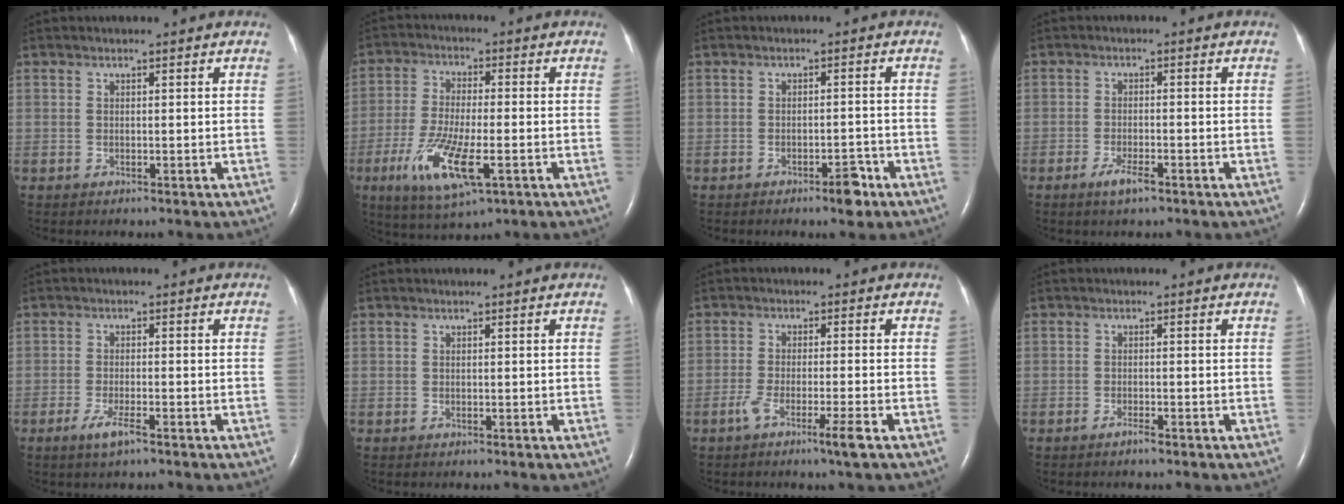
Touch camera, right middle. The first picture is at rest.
{"total": 11.1, "force": [-4.3, 2.5, 10.0], "torque": [-0.205, -0.024, -0.071]}
{"total": 3.1, "force": [-2.1, 0.9, 2.1], "torque": [-0.026, 0.003, -0.028]}
{"total": 3.0, "force": [-2.0, 0.6, 2.2], "torque": [-0.045, -0.002, -0.037]}
{"total": 3.1, "force": [-1.9, 0.4, 2.4], "torque": [-0.053, -0.006, -0.038]}
{"total": 0.0}
{"total": 4.8, "force": [-2.8, -0.4, 3.9], "torque": [-0.075, -0.011, -0.053]}
{"total": 1.1, "force": [-0.9, 0.0, 0.6], "torque": [-0.012, 0.000, -0.016]}